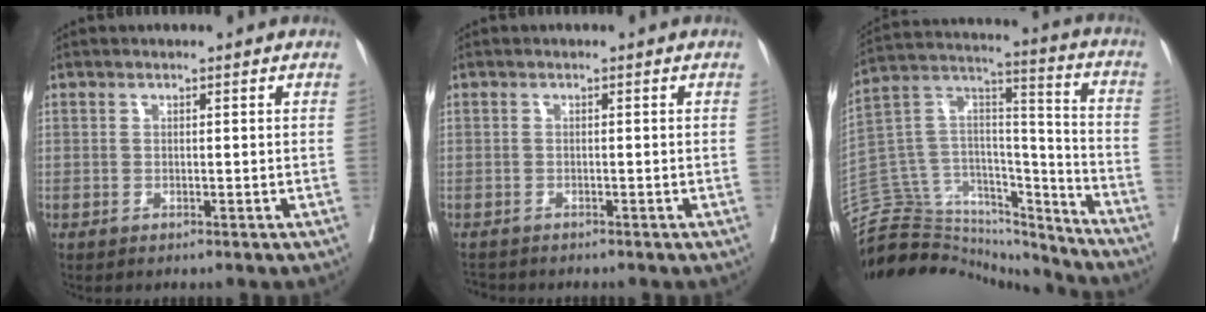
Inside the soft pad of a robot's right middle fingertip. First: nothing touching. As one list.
[{"total": 2.6, "force": [-2.4, 0.9, 0.2], "torque": [-0.006, -0.007, -0.040]}, {"total": 26.2, "force": [-24.1, 7.9, 6.7], "torque": [-0.164, 0.046, -0.381]}]